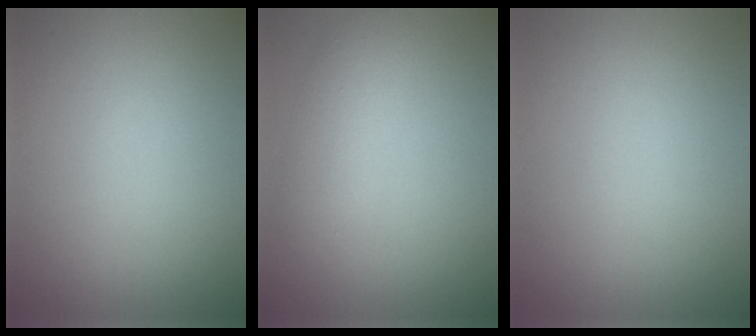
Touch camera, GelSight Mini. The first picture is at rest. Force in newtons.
{"total": 2.8, "press": 2.8, "slide": 0.1}
{"total": 0.0}